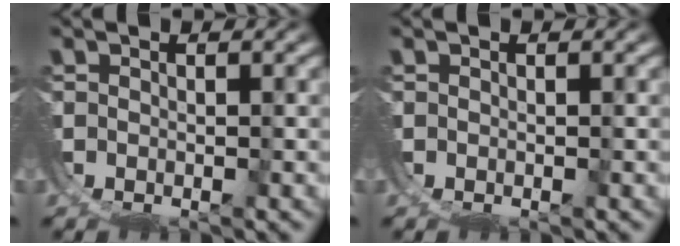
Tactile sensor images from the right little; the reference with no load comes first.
{"total": 0.0}